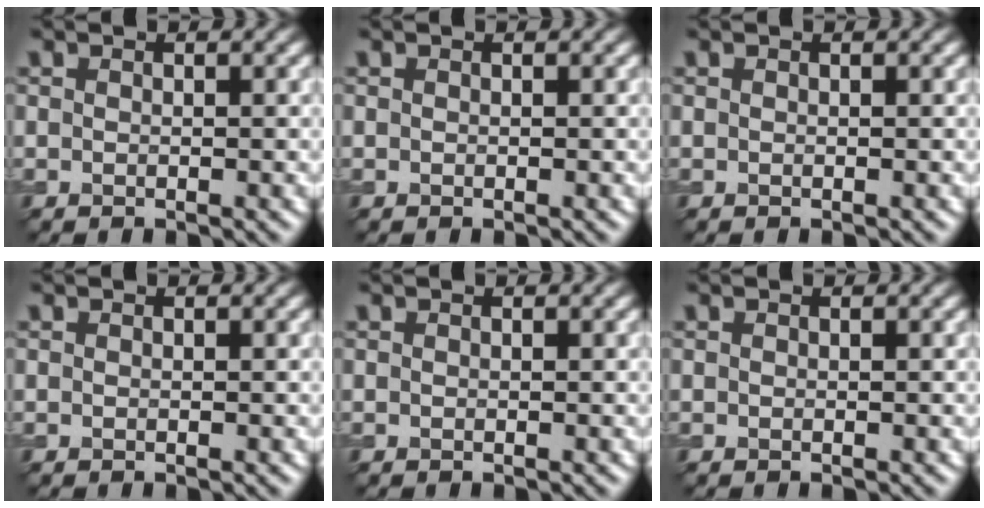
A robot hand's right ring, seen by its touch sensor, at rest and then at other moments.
{"total": 0.0}
{"total": 0.0}
{"total": 0.0}
{"total": 0.0}
{"total": 0.0}